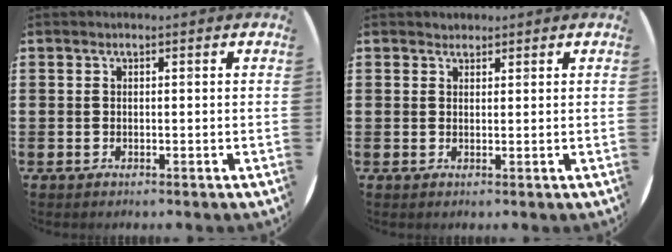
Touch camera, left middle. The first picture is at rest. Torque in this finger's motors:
{"motor_torque": [0.05, -0.01, -0.01, 0.00]}